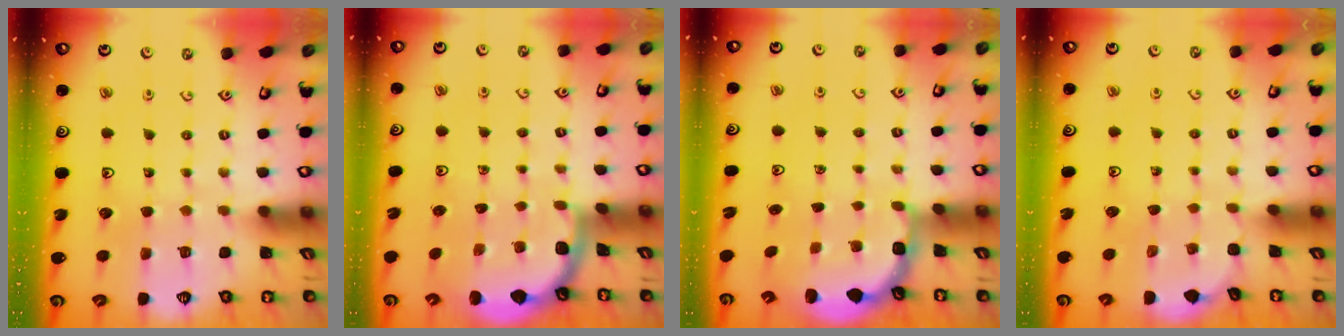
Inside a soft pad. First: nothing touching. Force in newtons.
{"total": 1.8, "press": 1.8, "slide": 0.0}
{"total": 2.7, "press": 2.3, "slide": 1.4}
{"total": 0.9, "press": 0.9, "slide": 0.1}